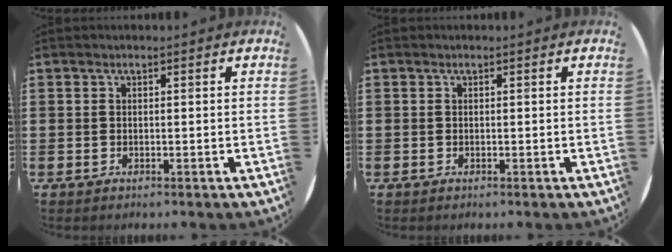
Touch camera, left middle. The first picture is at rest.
{"total": 0.0}